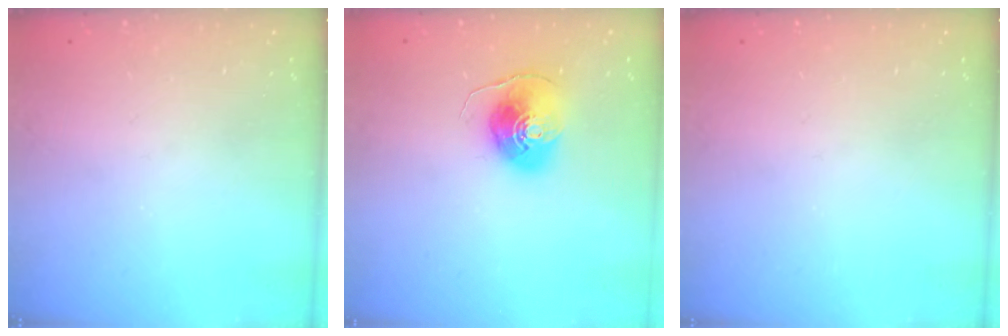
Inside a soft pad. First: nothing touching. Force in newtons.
{"total": 8.9, "press": 8.9, "slide": 0.8}
{"total": 0.0}